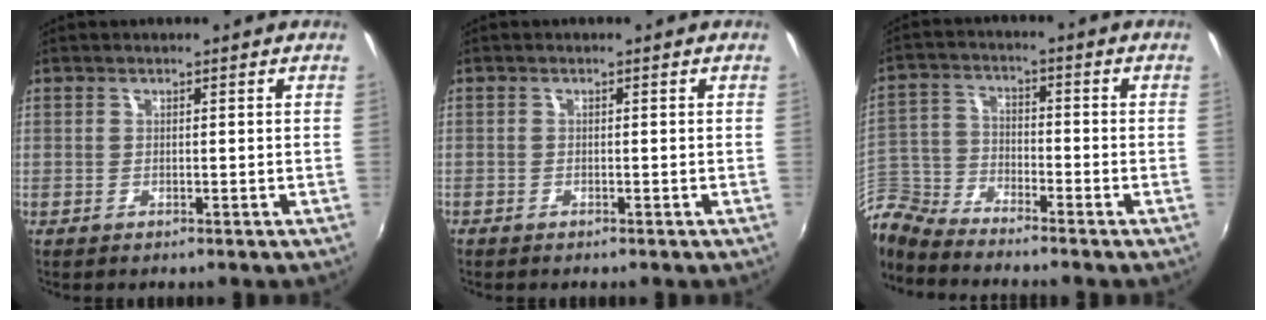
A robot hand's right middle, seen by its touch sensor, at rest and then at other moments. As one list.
[{"total": 0.5, "force": [-0.4, 0.4, -0.1], "torque": [0.000, 0.002, -0.007]}, {"total": 8.1, "force": [-6.8, 3.5, 2.6], "torque": [-0.066, 0.005, -0.147]}]